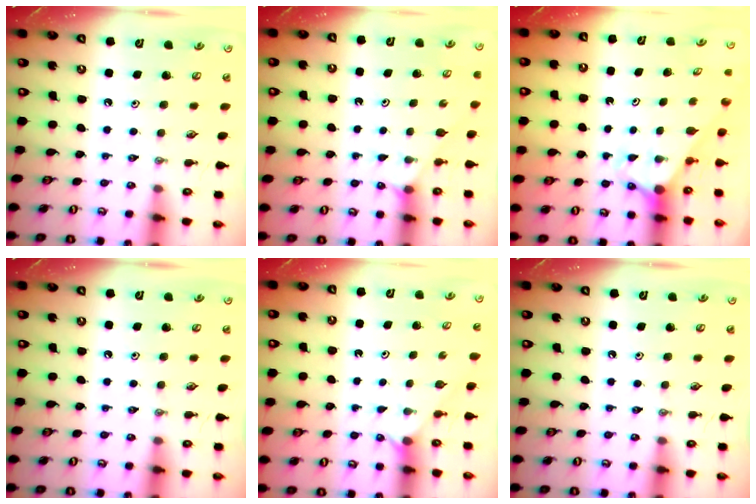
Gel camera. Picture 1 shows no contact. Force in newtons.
{"total": 2.2, "press": 2.2, "slide": 0.4}
{"total": 3.0, "press": 3.0, "slide": 0.0}
{"total": 0.0}
{"total": 1.8, "press": 1.8, "slide": 0.2}
{"total": 0.0}